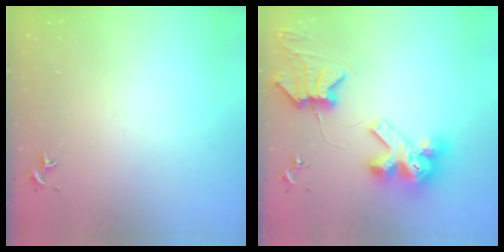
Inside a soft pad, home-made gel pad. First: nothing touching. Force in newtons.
{"total": 12.1, "press": 11.9, "slide": 1.7}